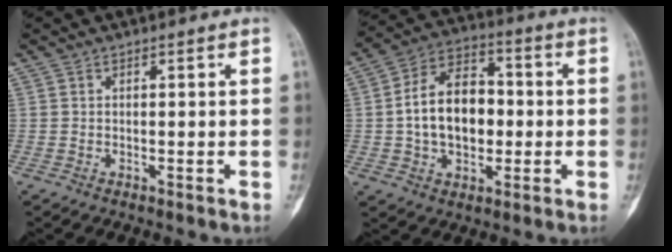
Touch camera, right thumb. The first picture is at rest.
{"total": 14.4, "force": [-0.4, 9.6, 10.8], "torque": [-0.160, 0.029, -0.011]}